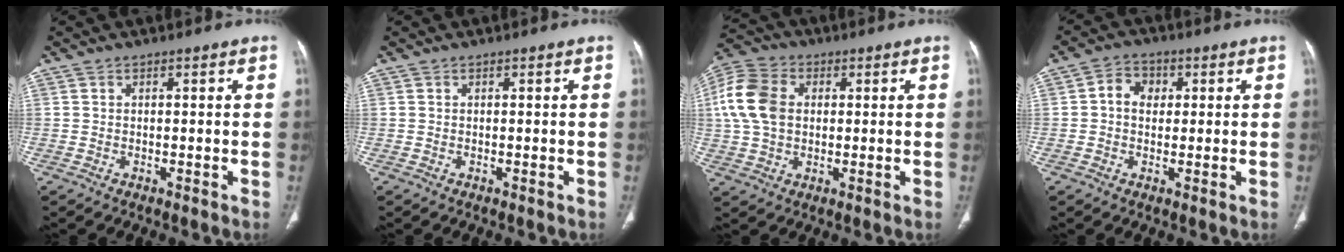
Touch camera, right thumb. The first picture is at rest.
{"total": 0.0}
{"total": 11.6, "force": [1.6, 8.4, 7.8], "torque": [-0.157, 0.017, 0.027]}
{"total": 4.6, "force": [0.6, 3.7, 2.6], "torque": [-0.025, 0.012, 0.004]}